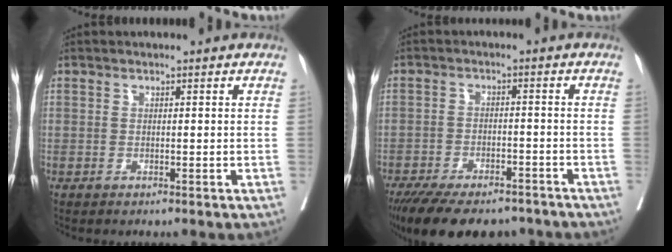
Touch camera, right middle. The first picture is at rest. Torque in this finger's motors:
{"motor_torque": [1.10, -1.03, 0.29, 0.09]}